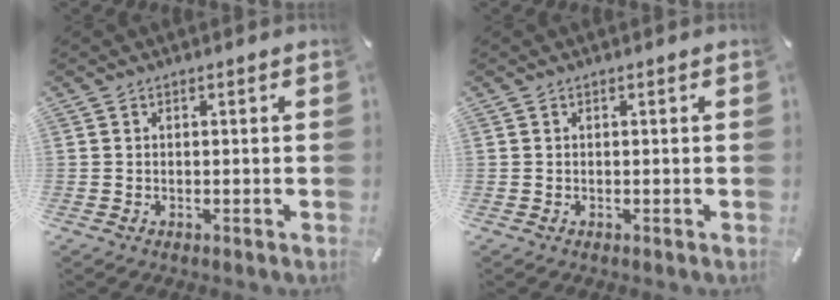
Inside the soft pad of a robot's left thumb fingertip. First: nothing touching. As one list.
[{"total": 0.0}]